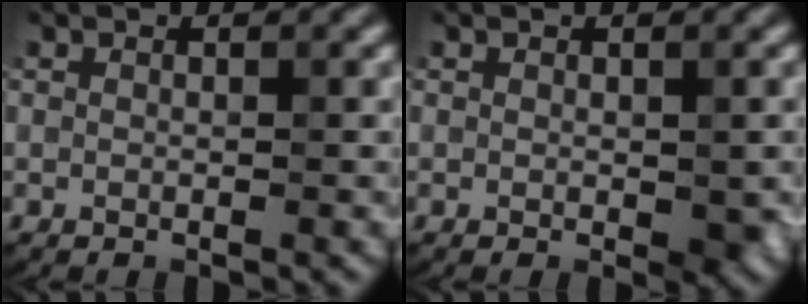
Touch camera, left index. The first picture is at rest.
{"total": 2.1, "force": [-0.3, 1.1, 1.8], "torque": [-0.023, -0.007, 0.001]}